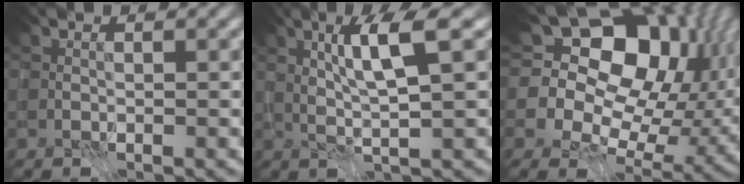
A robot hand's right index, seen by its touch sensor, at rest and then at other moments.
{"total": 5.0, "force": [1.6, 0.5, 4.7], "torque": [-0.093, 0.006, 0.031]}
{"total": 20.0, "force": [7.7, 14.6, 11.3], "torque": [-0.193, 0.056, 0.111]}